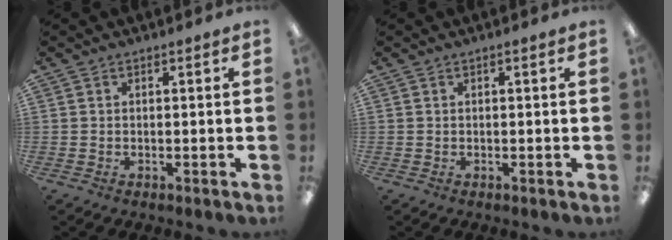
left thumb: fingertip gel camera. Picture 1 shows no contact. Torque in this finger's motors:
{"motor_torque": [-0.16, 0.16, -0.12, 0.12, 0.00]}